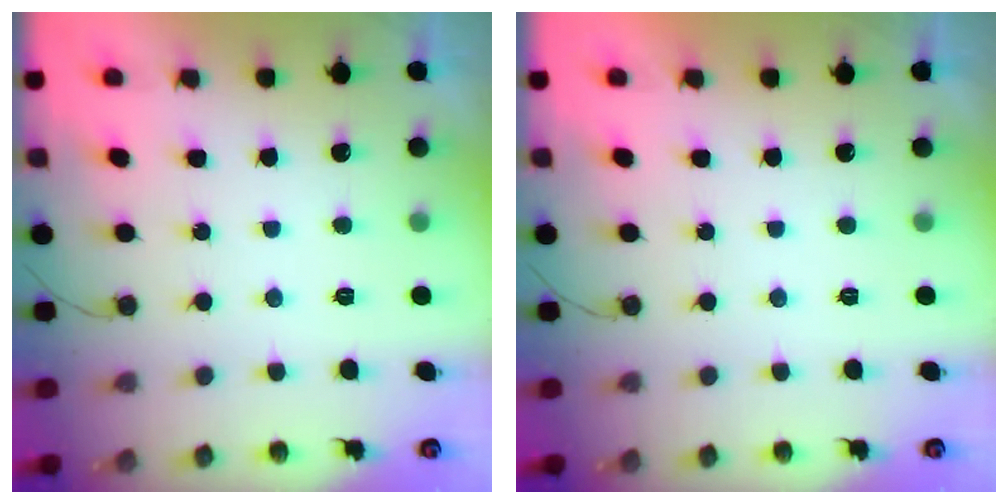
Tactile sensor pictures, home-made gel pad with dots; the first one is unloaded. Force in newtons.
{"total": 1.8, "press": 1.8, "slide": 0.0}